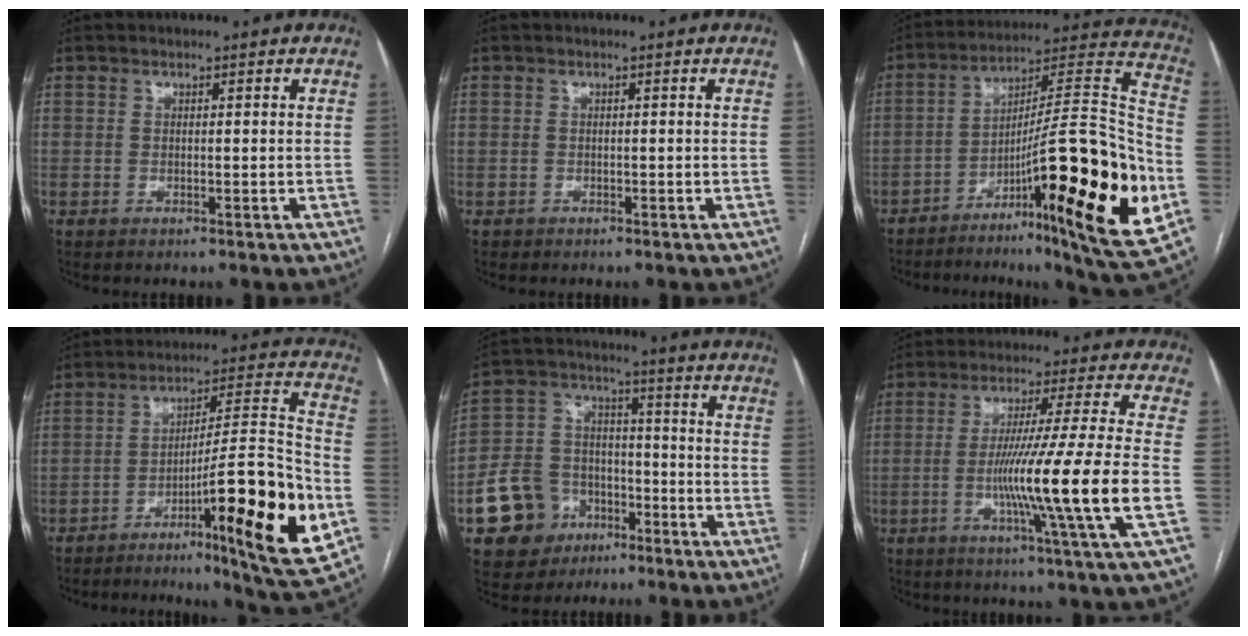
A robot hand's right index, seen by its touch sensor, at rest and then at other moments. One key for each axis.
{"total": 0.6, "fx": -0.4, "fy": 0.5, "fz": -0.1, "tx": 0.000, "ty": 0.005, "tz": -0.009}
{"total": 27.9, "fx": -8.9, "fy": 2.7, "fz": 26.3, "tx": -0.344, "ty": 0.000, "tz": -0.133}
{"total": 20.6, "fx": -7.1, "fy": 1.4, "fz": 19.3, "tx": -0.262, "ty": 0.002, "tz": -0.102}
{"total": 12.7, "fx": -6.1, "fy": 10.1, "fz": 4.8, "tx": -0.107, "ty": 0.032, "tz": -0.098}
{"total": 15.9, "fx": -3.7, "fy": -2.7, "fz": 15.3, "tx": -0.269, "ty": -0.020, "tz": -0.070}